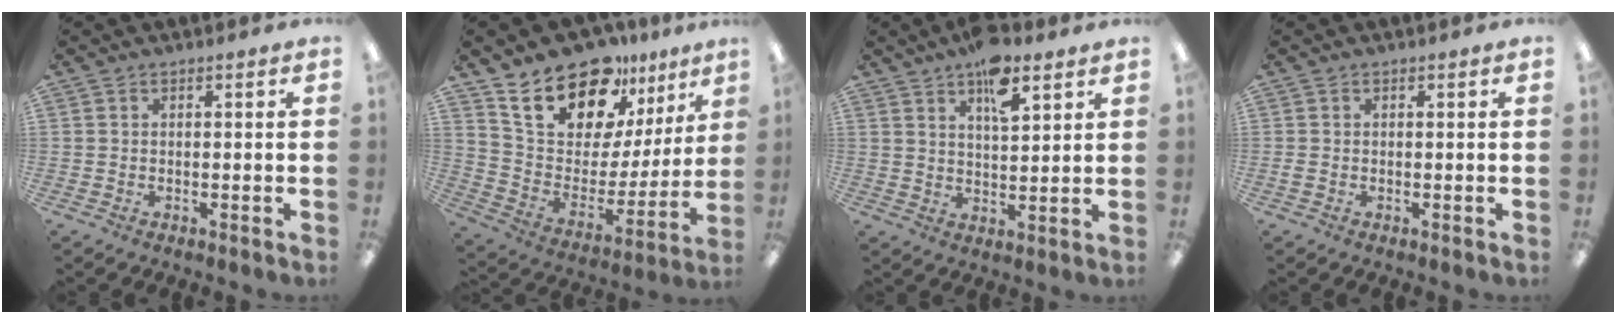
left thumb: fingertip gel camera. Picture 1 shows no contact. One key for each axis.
{"total": 21.0, "fx": 16.0, "fy": 10.2, "fz": 9.1, "tx": -0.169, "ty": -0.105, "tz": 0.288}
{"total": 9.3, "fx": 6.0, "fy": 3.8, "fz": 6.1, "tx": -0.086, "ty": -0.028, "tz": 0.099}
{"total": 1.0, "fx": 0.0, "fy": 0.5, "fz": 0.8, "tx": -0.016, "ty": 0.002, "tz": -0.001}